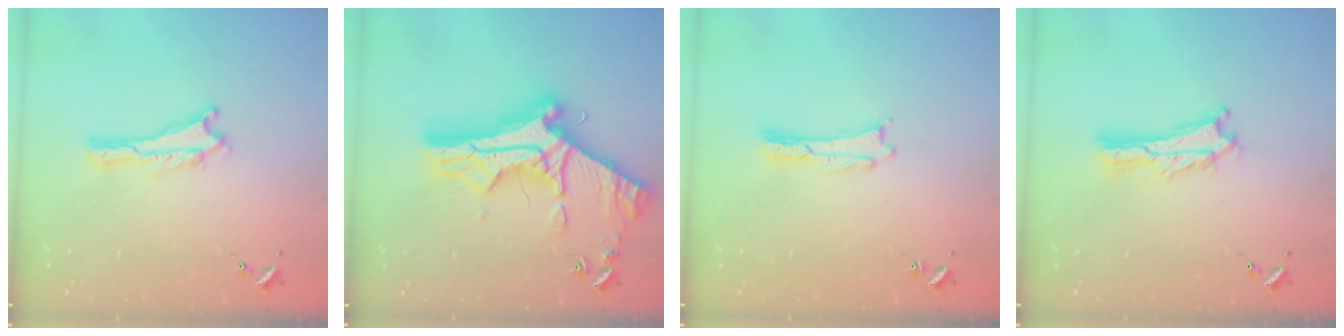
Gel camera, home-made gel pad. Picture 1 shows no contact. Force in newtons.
{"total": 15.6, "press": 15.6, "slide": 1.5}
{"total": 0.0}
{"total": 2.7, "press": 2.7, "slide": 0.3}